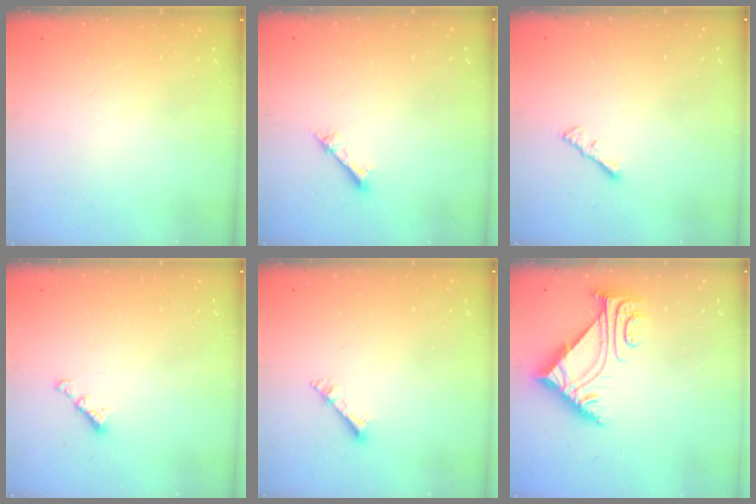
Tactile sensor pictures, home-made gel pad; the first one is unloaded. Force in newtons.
{"total": 1.5, "press": 1.5, "slide": 0.1}
{"total": 1.3, "press": 1.2, "slide": 0.4}
{"total": 2.3, "press": 2.3, "slide": 0.4}
{"total": 2.7, "press": 2.7, "slide": 0.3}
{"total": 6.6, "press": 6.6, "slide": 0.9}